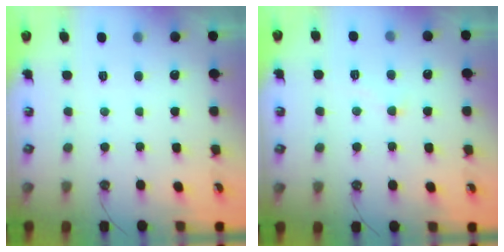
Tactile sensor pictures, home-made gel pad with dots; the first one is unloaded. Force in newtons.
{"total": 2.5, "press": 2.5, "slide": 0.4}